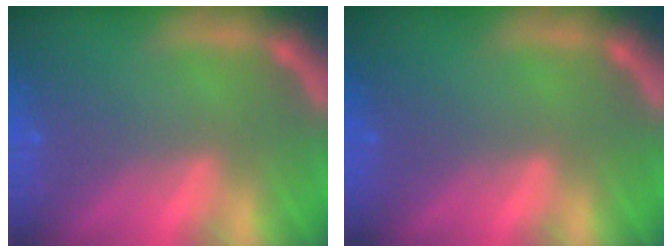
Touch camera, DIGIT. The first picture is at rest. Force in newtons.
{"total": 0.0}